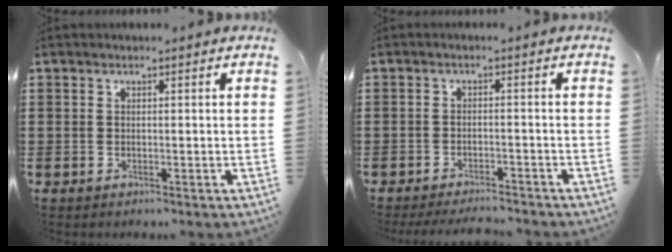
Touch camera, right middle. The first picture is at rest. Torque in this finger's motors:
{"motor_torque": [0.03, -0.02, 0.06, 0.05]}